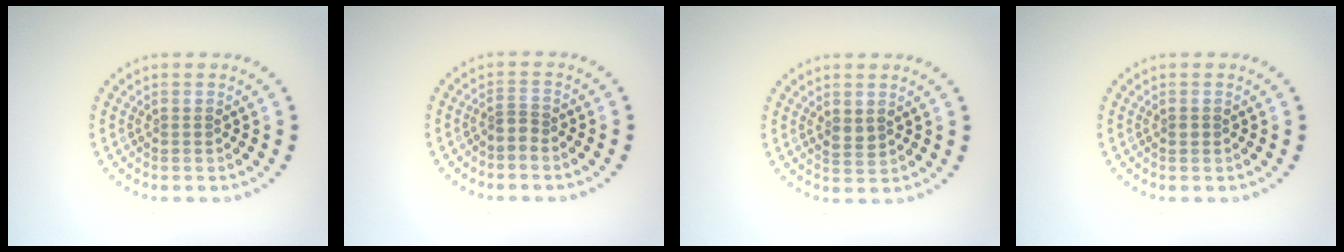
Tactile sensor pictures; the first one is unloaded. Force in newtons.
{"total": 1.1, "press": 0.6, "slide": 0.9}
{"total": 1.2, "press": 1.2, "slide": 0.3}
{"total": 0.6, "press": 0.6, "slide": 0.1}